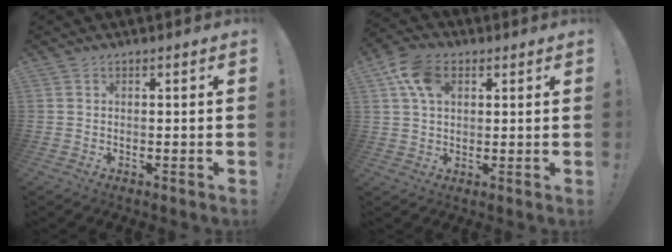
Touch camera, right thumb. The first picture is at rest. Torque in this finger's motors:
{"motor_torque": [1.08, 1.85, 0.38, -0.29, 0.02]}